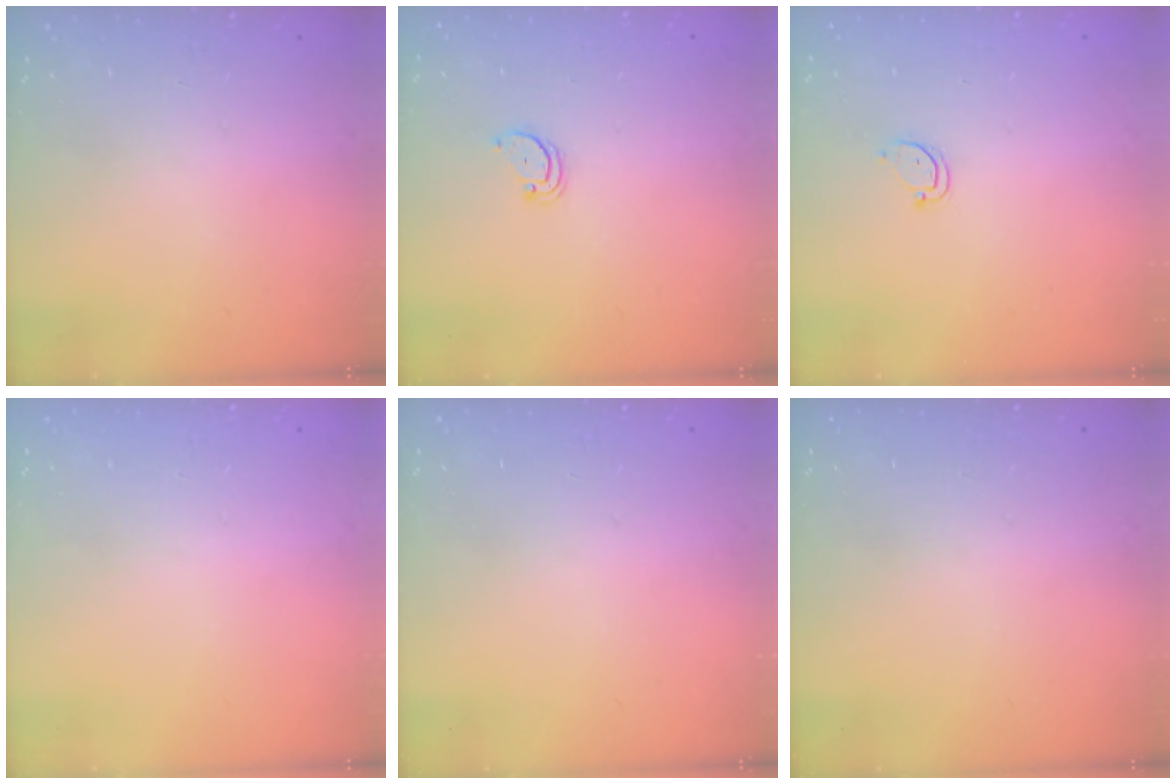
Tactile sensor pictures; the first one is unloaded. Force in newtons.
{"total": 2.5, "press": 2.5, "slide": 0.3}
{"total": 3.6, "press": 3.6, "slide": 0.2}
{"total": 0.0}
{"total": 0.0}
{"total": 0.0}